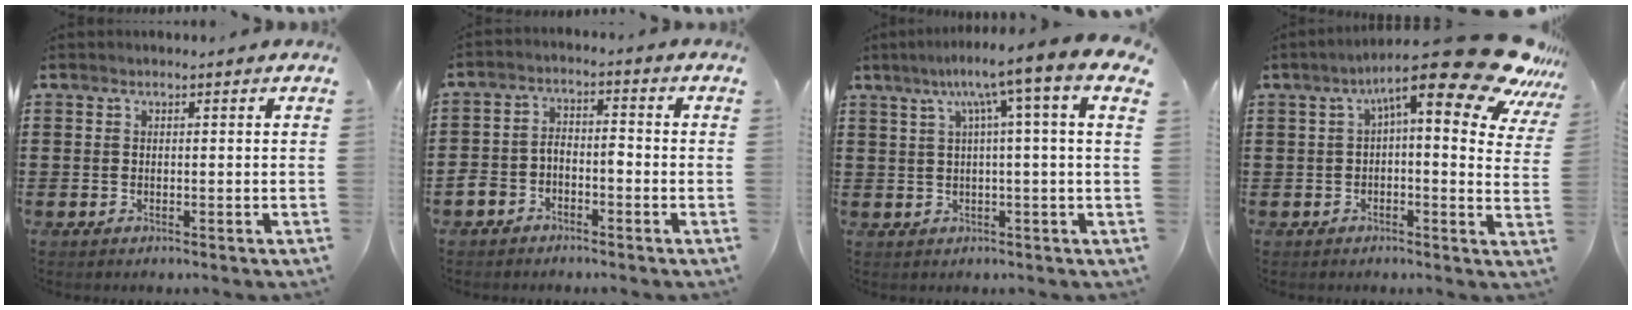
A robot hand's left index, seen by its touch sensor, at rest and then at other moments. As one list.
[{"total": 3.8, "force": [-2.9, 1.7, 1.6], "torque": [-0.040, 0.006, -0.063]}, {"total": 7.4, "force": [2.4, -0.7, 6.9], "torque": [-0.139, -0.008, 0.028]}, {"total": 15.7, "force": [9.3, 3.2, 12.2], "torque": [-0.188, -0.054, 0.143]}]